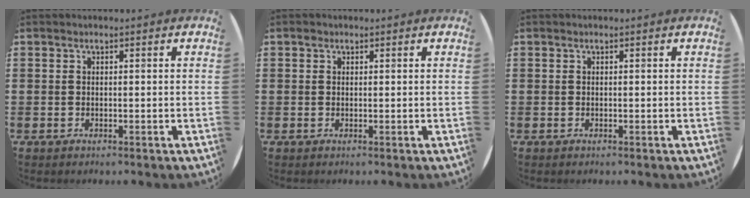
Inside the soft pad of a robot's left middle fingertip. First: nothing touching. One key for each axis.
{"total": 0.5, "fx": 0.3, "fy": 0.4, "fz": 0.0, "tx": 0.007, "ty": 0.001, "tz": 0.005}
{"total": 0.0}